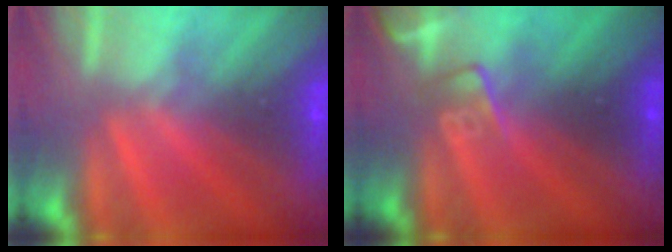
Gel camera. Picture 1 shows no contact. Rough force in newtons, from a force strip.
{"total": 2.5}